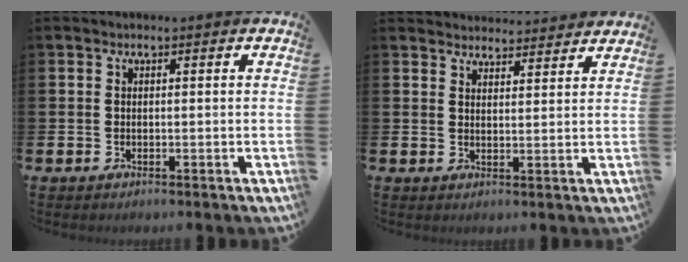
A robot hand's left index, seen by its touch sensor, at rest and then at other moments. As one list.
[{"total": 3.6, "force": [3.5, 0.5, -0.4], "torque": [-0.001, -0.020, 0.065]}]